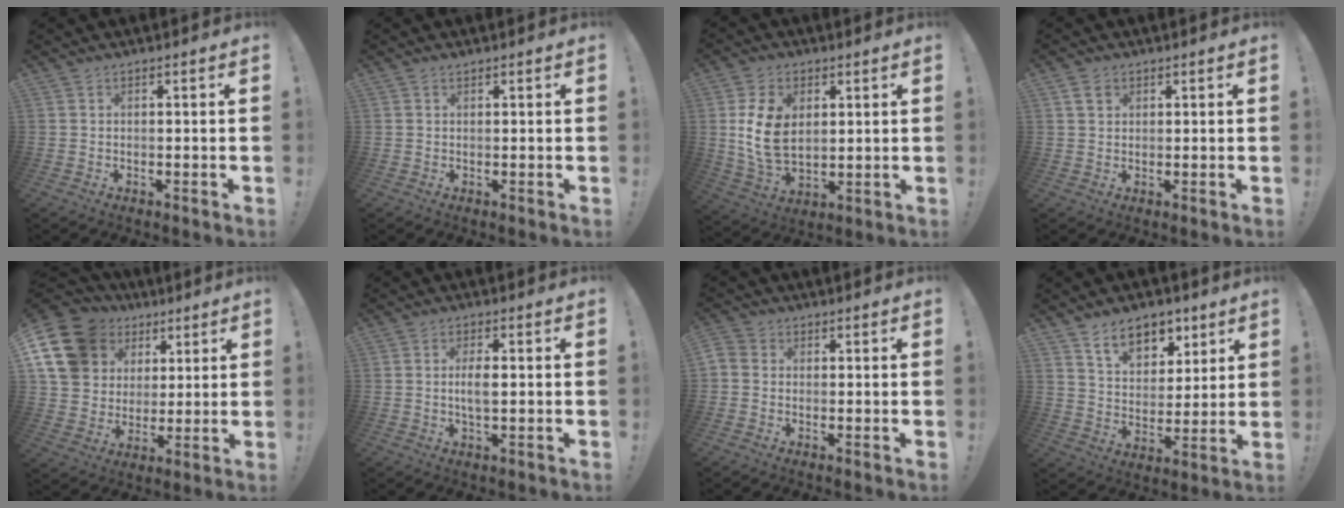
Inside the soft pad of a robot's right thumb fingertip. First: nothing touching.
{"total": 0.6, "force": [0.6, 0.0, 0.1], "torque": [0.001, -0.004, 0.011]}
{"total": 13.3, "force": [2.5, 9.2, 9.3], "torque": [-0.174, -0.005, 0.047]}
{"total": 3.0, "force": [1.5, 2.1, 1.5], "torque": [-0.021, 0.000, 0.027]}
{"total": 18.3, "force": [7.8, 14.4, 8.0], "torque": [-0.143, -0.028, 0.168]}
{"total": 4.1, "force": [-0.1, 1.3, 3.9], "torque": [-0.075, -0.007, -0.009]}
{"total": 2.7, "force": [-0.3, 2.2, 1.5], "torque": [-0.037, 0.004, -0.004]}
{"total": 12.0, "force": [8.0, 7.2, 5.4], "torque": [-0.077, -0.042, 0.148]}